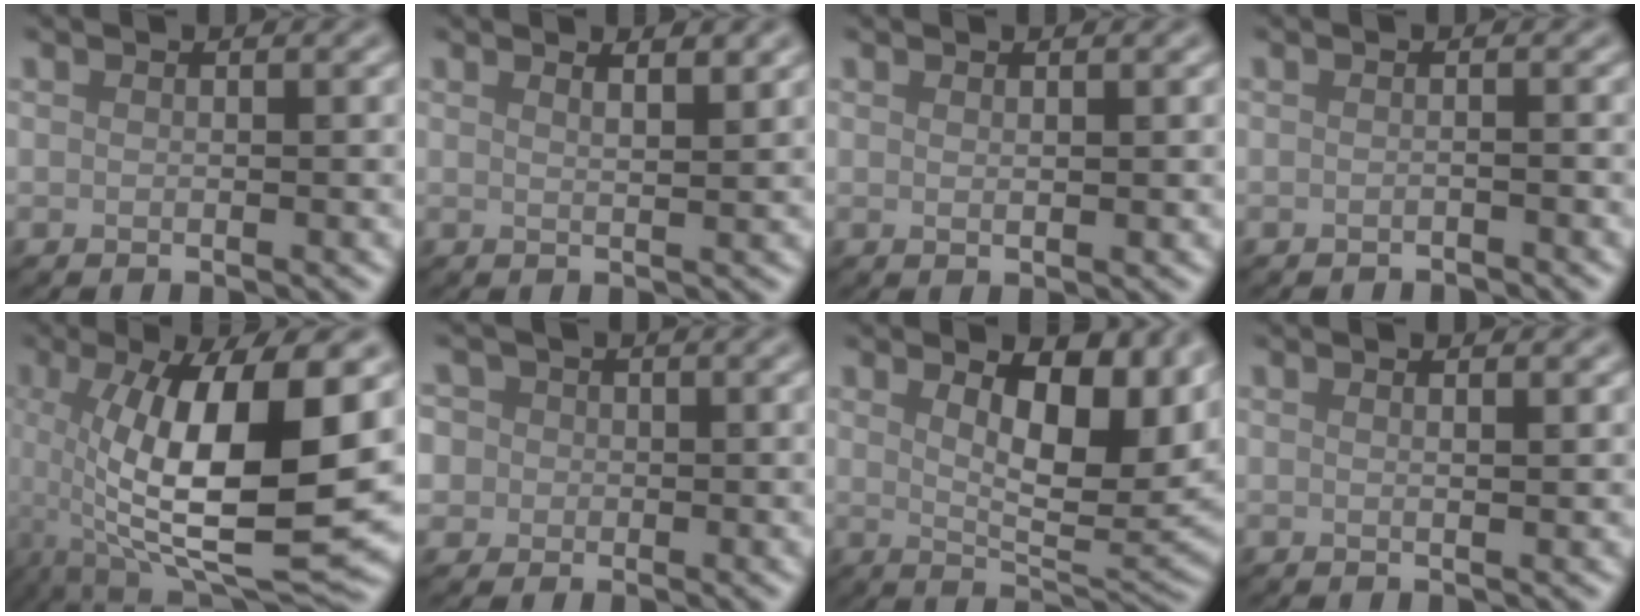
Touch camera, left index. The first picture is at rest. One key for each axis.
{"total": 3.0, "fx": 2.1, "fy": 1.1, "fz": 1.9, "tx": -0.003, "ty": 0.011, "tz": 0.005}
{"total": 0.7, "fx": 0.5, "fy": 0.1, "fz": 0.5, "tx": -0.009, "ty": -0.001, "tz": 0.009}
{"total": 1.0, "fx": -0.9, "fy": 0.0, "fz": 0.3, "tx": -0.004, "ty": -0.005, "tz": -0.018}
{"total": 12.8, "fx": 0.2, "fy": 3.5, "fz": 12.3, "tx": -0.202, "ty": -0.008, "tz": 0.003}
{"total": 5.9, "fx": 1.6, "fy": 5.2, "fz": 2.2, "tx": -0.039, "ty": 0.037, "tz": -0.007}
{"total": 10.3, "fx": 3.2, "fy": 3.8, "fz": 9.0, "tx": -0.132, "ty": 0.001, "tz": 0.052}
{"total": 1.5, "fx": 0.8, "fy": 0.5, "fz": 1.2, "tx": -0.009, "ty": 0.001, "tz": 0.001}